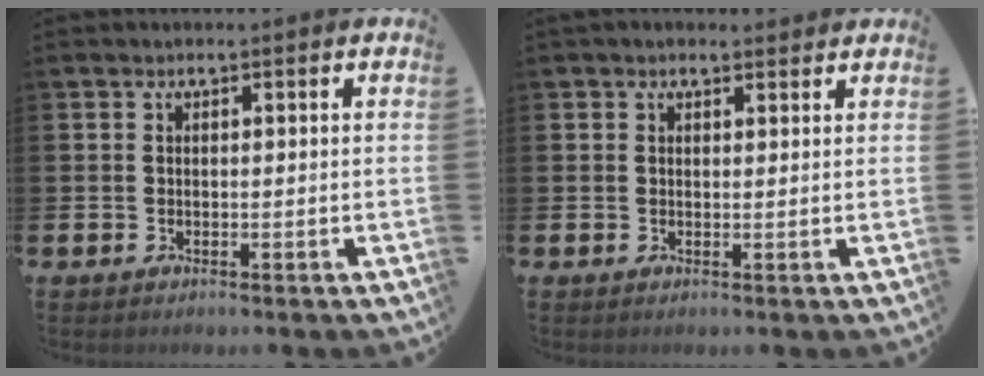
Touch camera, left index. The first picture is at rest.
{"total": 1.1, "force": [1.0, 0.5, 0.3], "torque": [0.001, 0.004, 0.016]}